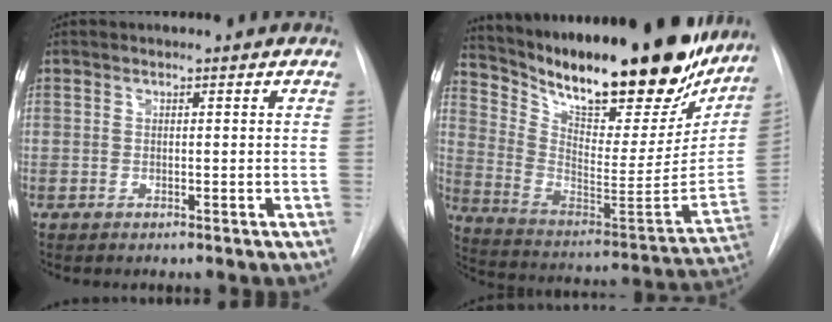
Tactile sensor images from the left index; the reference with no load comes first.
{"total": 32.2, "force": [25.2, 8.9, 18.0], "torque": [-0.307, -0.041, 0.366]}